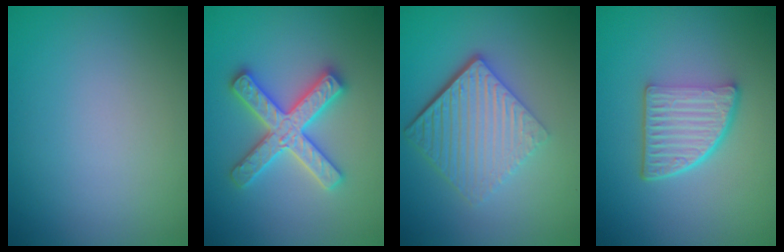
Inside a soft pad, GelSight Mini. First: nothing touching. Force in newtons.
{"total": 5.0, "press": 4.9, "slide": 0.8}
{"total": 6.7, "press": 4.4, "slide": 5.1}
{"total": 5.5, "press": 3.9, "slide": 3.8}